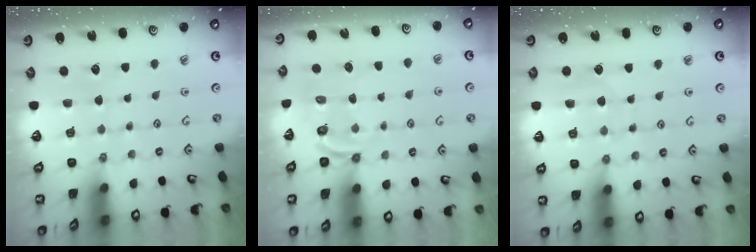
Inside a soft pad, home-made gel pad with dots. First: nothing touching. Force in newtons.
{"total": 4.1, "press": 3.3, "slide": 2.6}
{"total": 6.6, "press": 6.6, "slide": 0.4}